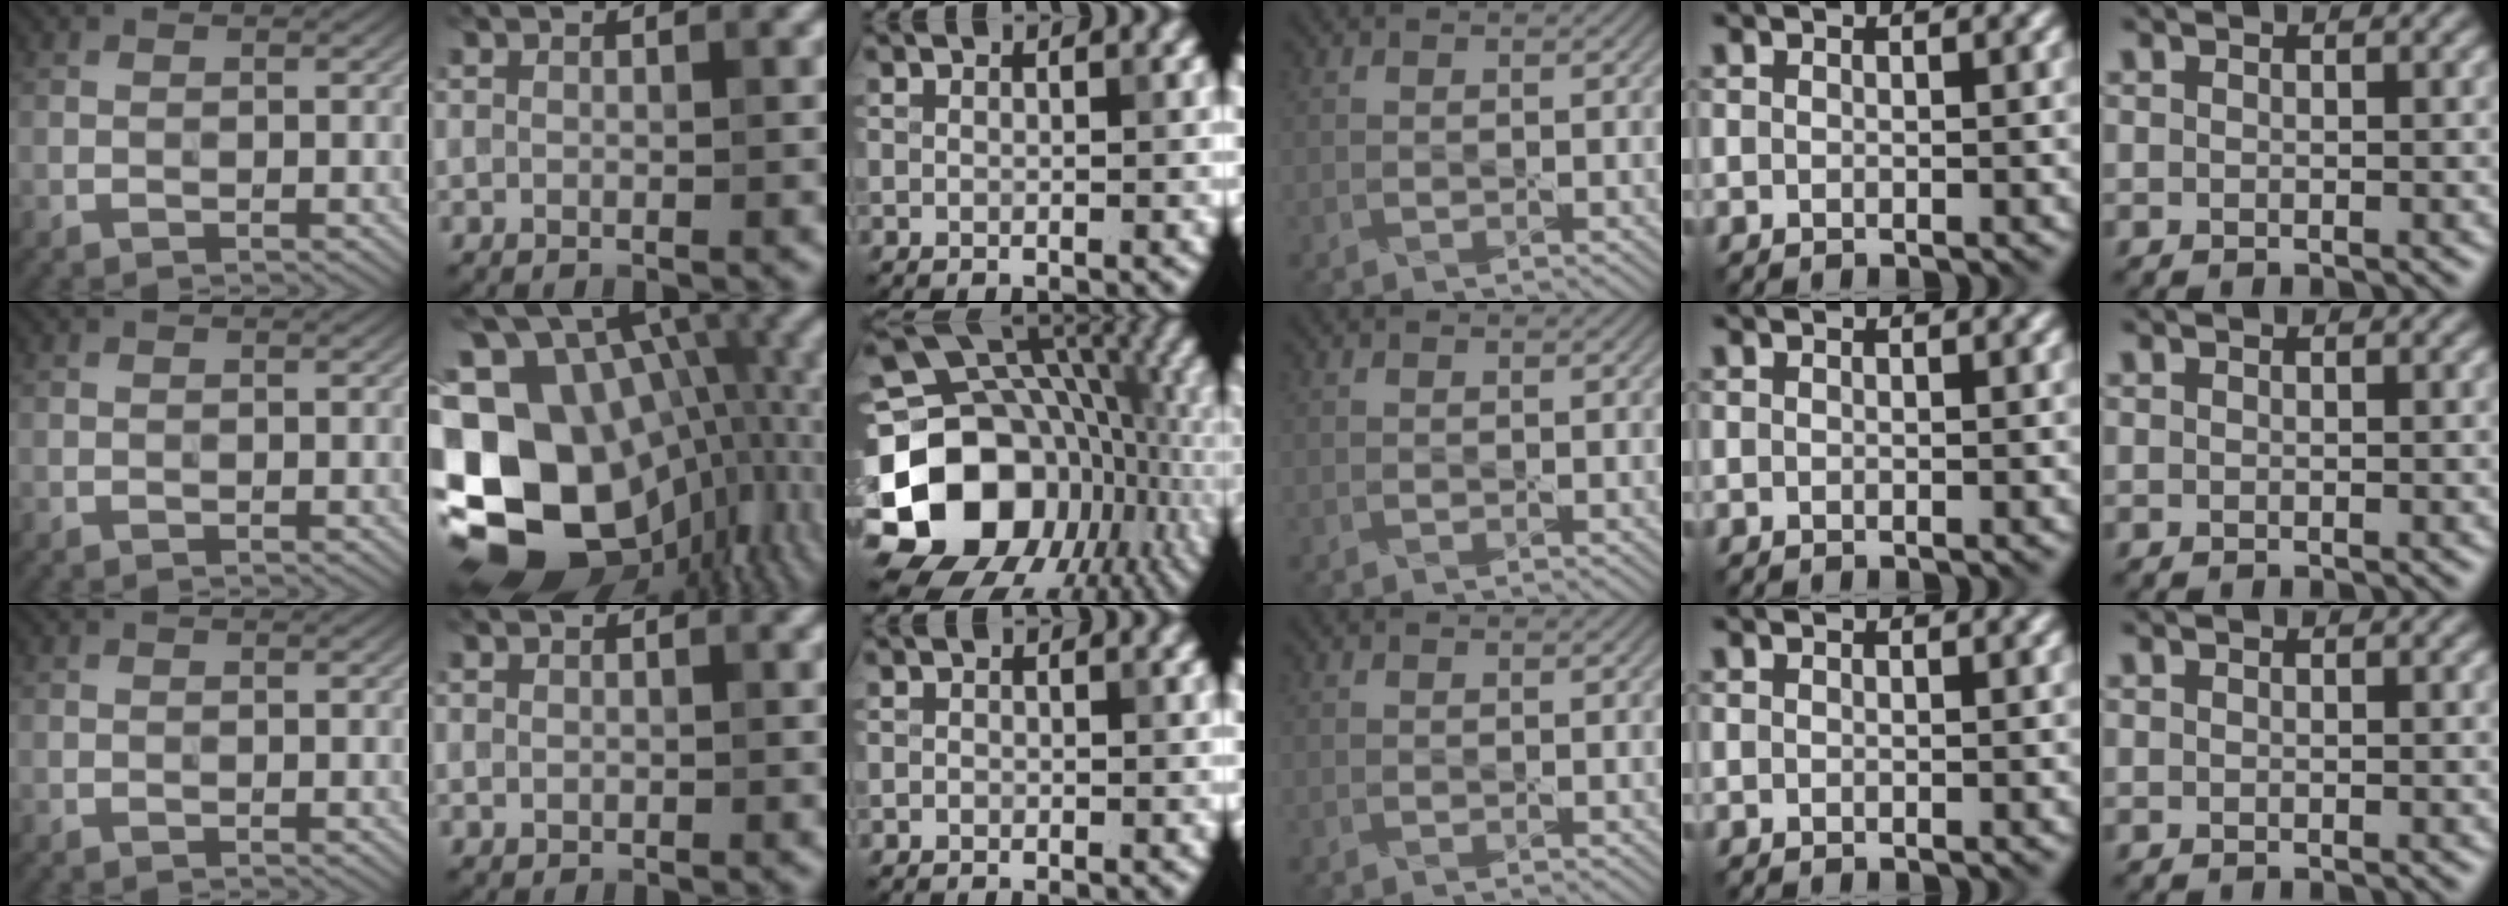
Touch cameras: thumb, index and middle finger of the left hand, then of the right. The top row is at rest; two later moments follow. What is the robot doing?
{"motion": "press", "object": "button"}